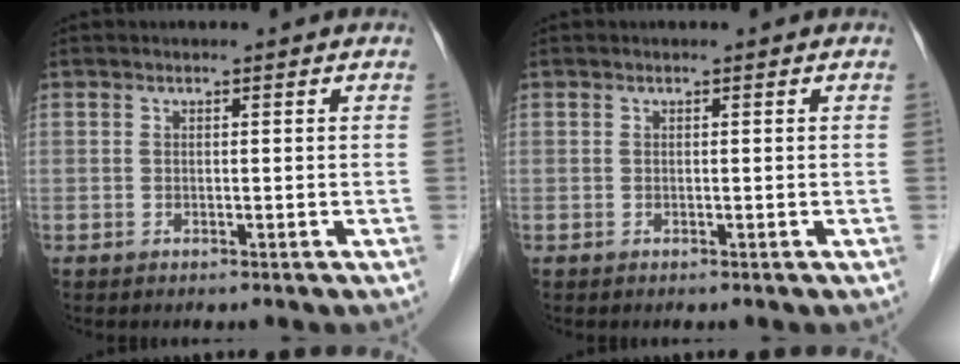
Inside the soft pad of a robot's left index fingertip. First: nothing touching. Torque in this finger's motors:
{"motor_torque": [0.00, 0.00, 0.03, 0.00]}